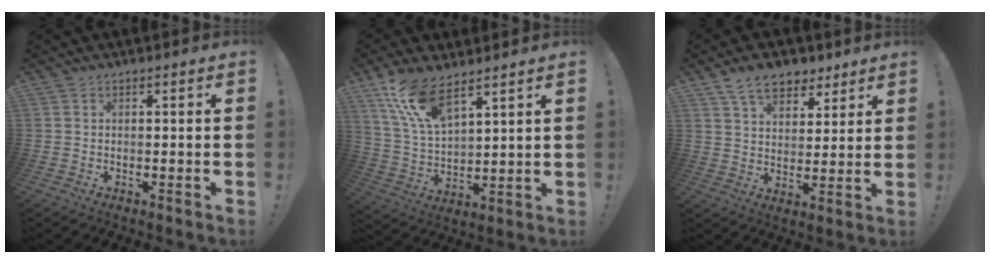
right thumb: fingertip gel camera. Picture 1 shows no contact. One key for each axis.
{"total": 13.0, "fx": 9.6, "fy": 4.4, "fz": 7.5, "tx": -0.164, "ty": -0.052, "tz": 0.178}
{"total": 11.0, "fx": 7.5, "fy": 6.5, "fz": 4.7, "tx": -0.076, "ty": -0.038, "tz": 0.143}